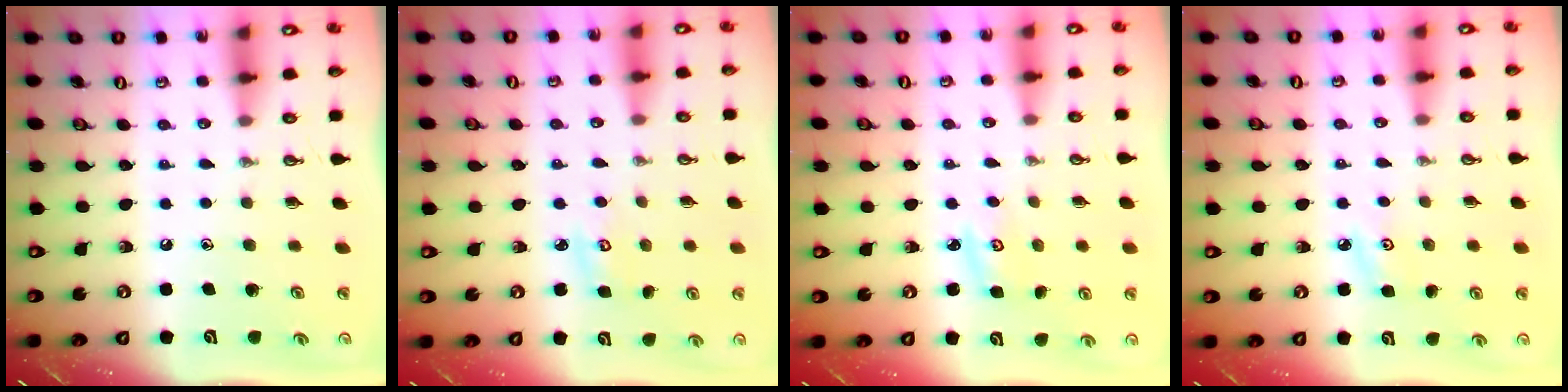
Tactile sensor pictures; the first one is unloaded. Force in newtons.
{"total": 3.8, "press": 3.8, "slide": 0.3}
{"total": 2.9, "press": 2.9, "slide": 0.3}
{"total": 4.3, "press": 4.3, "slide": 0.6}